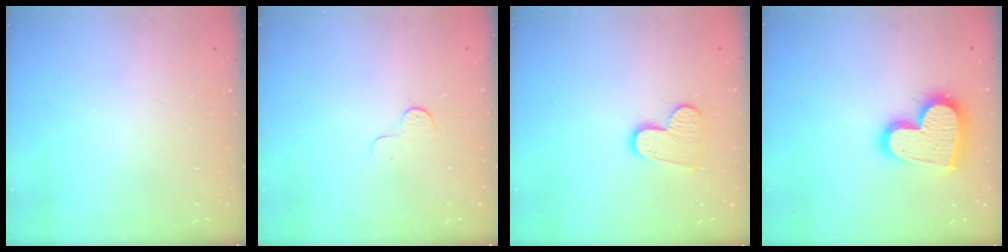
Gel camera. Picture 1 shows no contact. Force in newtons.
{"total": 3.9, "press": 3.9, "slide": 0.4}
{"total": 10.0, "press": 10.0, "slide": 0.8}
{"total": 18.3, "press": 18.3, "slide": 1.3}